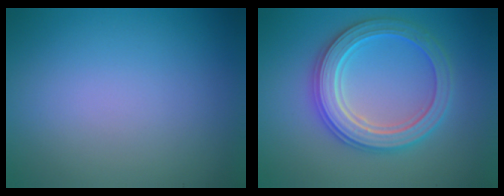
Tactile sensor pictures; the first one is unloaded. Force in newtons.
{"total": 5.5, "press": 5.5, "slide": 0.9}